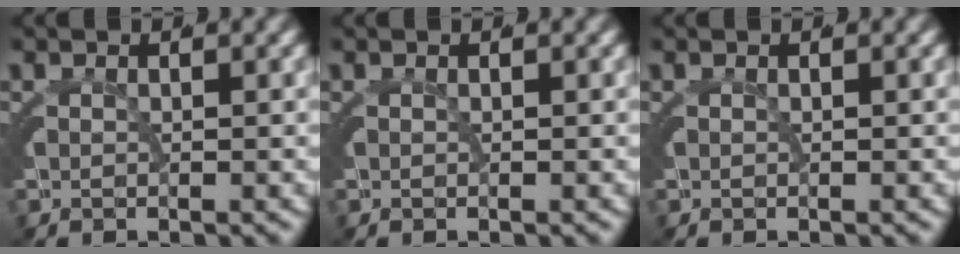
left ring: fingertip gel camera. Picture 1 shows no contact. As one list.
[{"total": 0.0}, {"total": 0.0}]